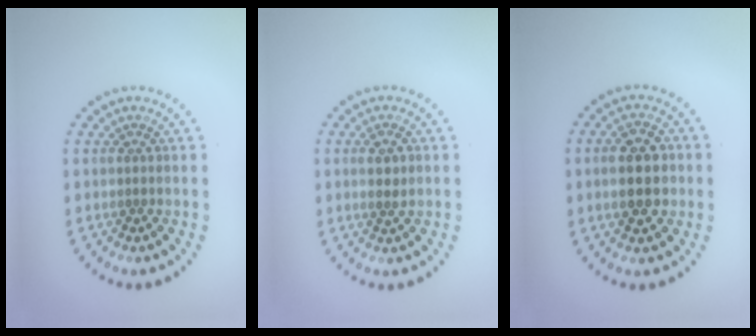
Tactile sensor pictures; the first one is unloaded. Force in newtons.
{"total": 1.3, "press": 1.2, "slide": 0.4}
{"total": 5.0, "press": 5.0, "slide": 0.3}